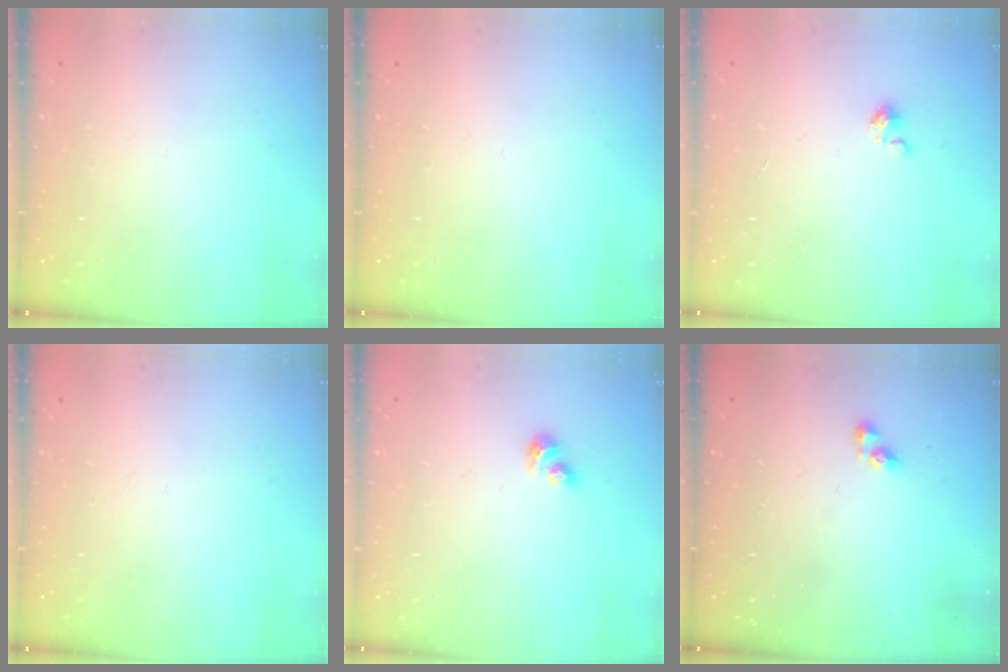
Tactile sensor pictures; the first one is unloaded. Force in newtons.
{"total": 0.0}
{"total": 0.0}
{"total": 0.0}
{"total": 3.7, "press": 3.7, "slide": 0.6}
{"total": 3.9, "press": 3.8, "slide": 0.7}